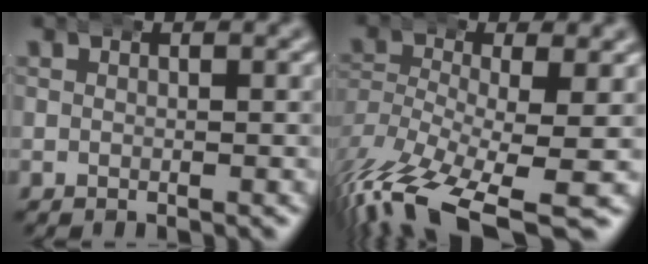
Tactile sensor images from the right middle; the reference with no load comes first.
{"total": 8.9, "force": [-6.4, 2.7, 5.6], "torque": [-0.125, -0.054, -0.077]}